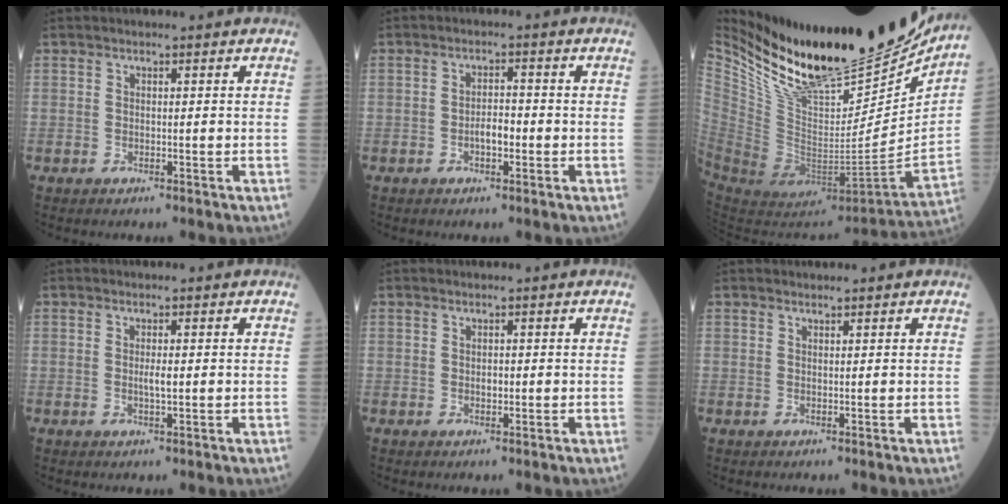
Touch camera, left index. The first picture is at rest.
{"total": 2.8, "force": [-1.0, 1.1, 2.3], "torque": [-0.038, 0.006, -0.017]}
{"total": 30.5, "force": [25.1, 7.8, 15.4], "torque": [-0.272, -0.042, 0.404]}
{"total": 1.6, "force": [0.0, 0.2, 1.5], "torque": [-0.030, 0.000, 0.000]}
{"total": 0.7, "force": [0.0, 0.5, 0.6], "torque": [-0.011, 0.001, 0.000]}
{"total": 0.5, "force": [0.5, 0.0, 0.0], "torque": [-0.007, 0.000, 0.009]}